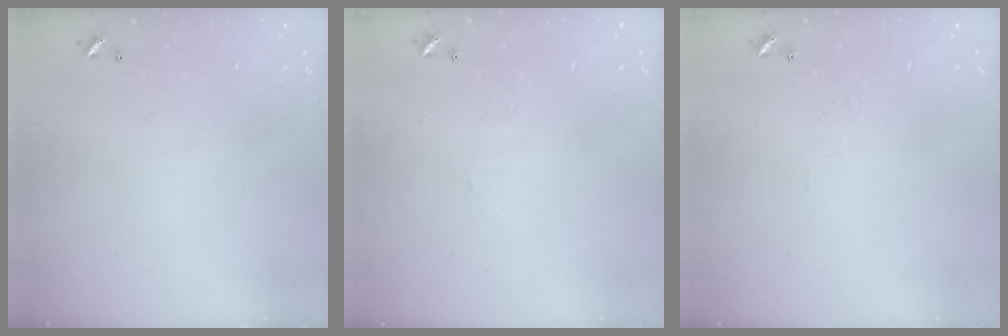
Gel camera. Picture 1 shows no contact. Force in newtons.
{"total": 2.3, "press": 2.3, "slide": 0.4}
{"total": 3.1, "press": 3.0, "slide": 0.6}